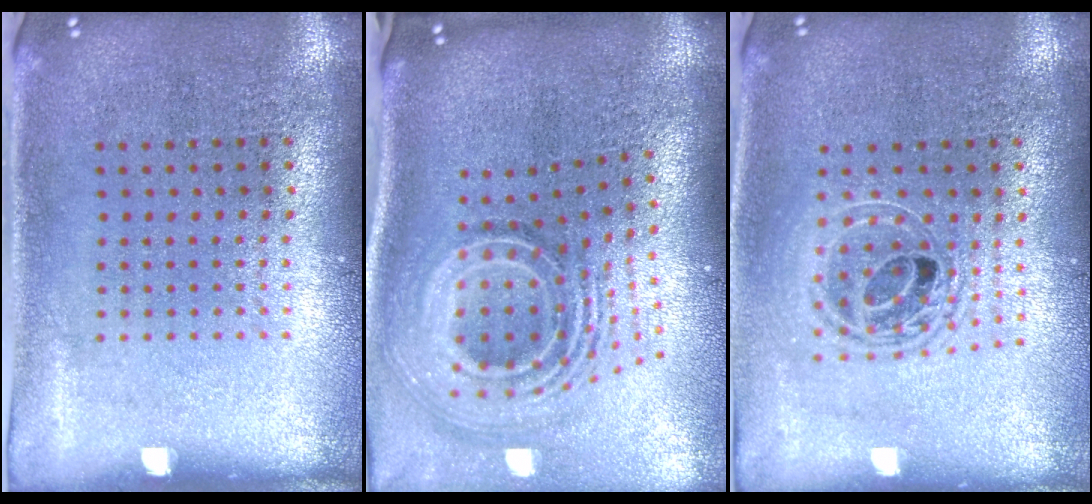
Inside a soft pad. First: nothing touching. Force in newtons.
{"total": 2.8, "press": 1.8, "slide": 2.1}
{"total": 1.6, "press": 1.4, "slide": 0.8}